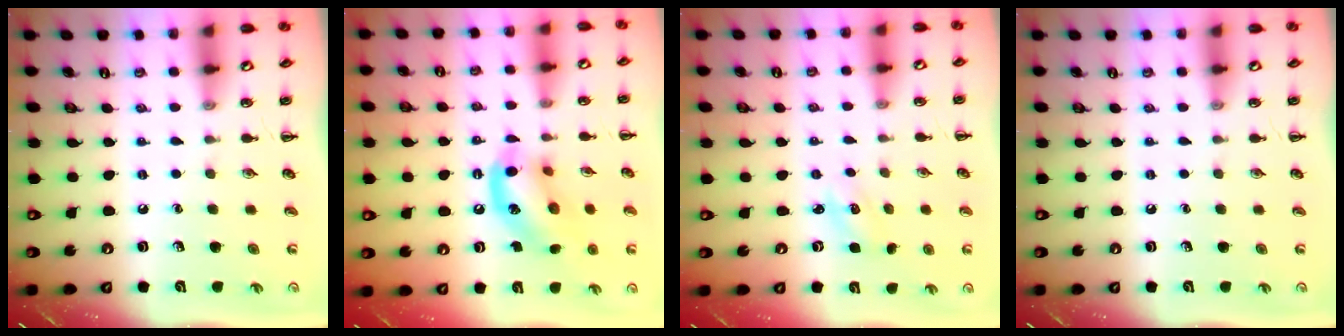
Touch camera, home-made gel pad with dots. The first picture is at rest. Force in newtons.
{"total": 13.8, "press": 13.8, "slide": 1.4}
{"total": 1.8, "press": 1.8, "slide": 0.5}
{"total": 0.0}